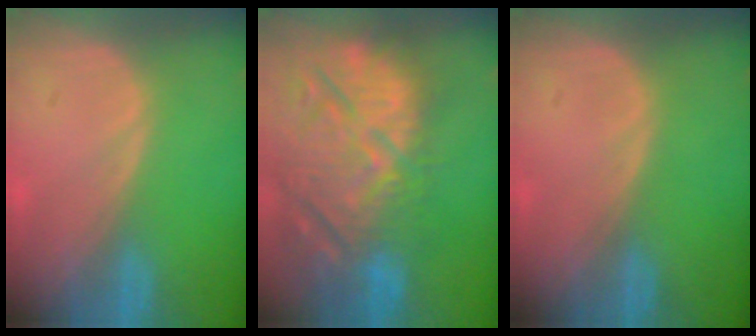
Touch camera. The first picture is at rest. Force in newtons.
{"total": 15.2, "press": 12.9, "slide": 8.0}
{"total": 0.0}